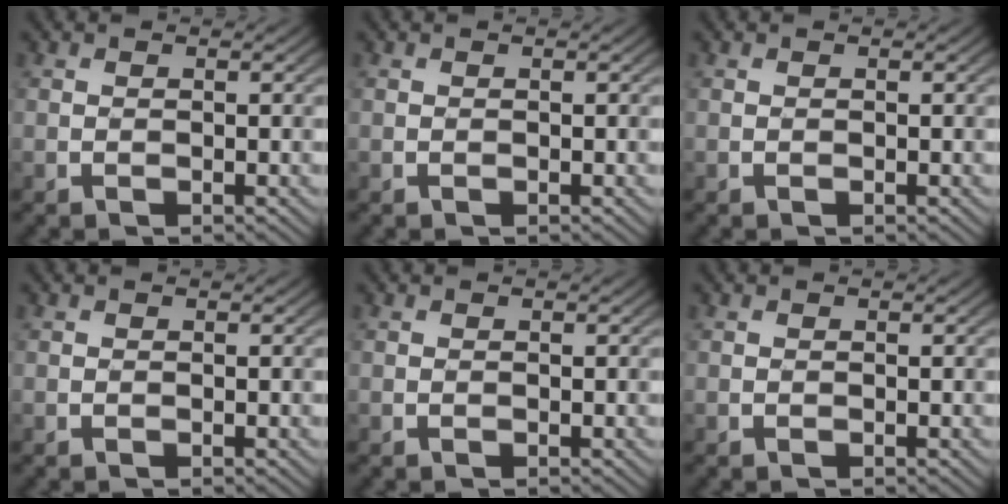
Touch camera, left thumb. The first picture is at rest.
{"total": 0.0}
{"total": 0.0}
{"total": 0.0}
{"total": 0.0}
{"total": 0.0}